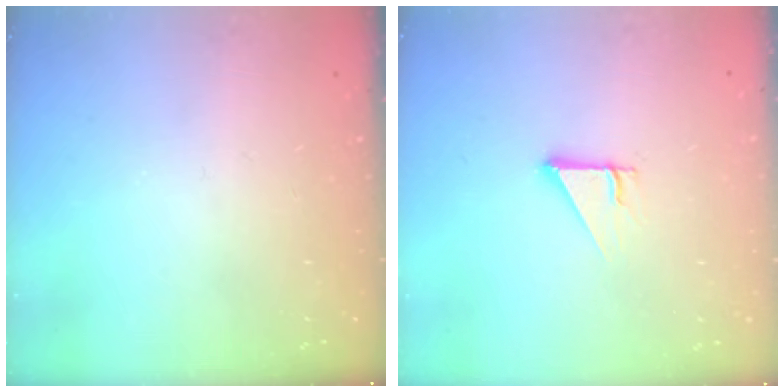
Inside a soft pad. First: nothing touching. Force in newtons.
{"total": 2.5, "press": 2.5, "slide": 0.2}